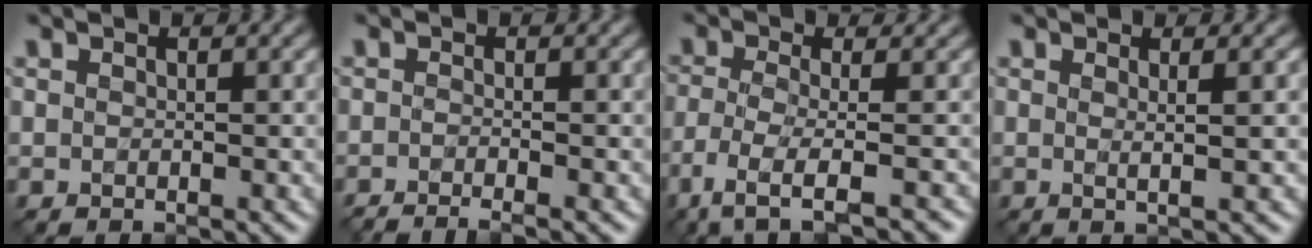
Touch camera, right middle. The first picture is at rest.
{"total": 2.5, "force": [-1.7, 0.5, 1.8], "torque": [-0.016, -0.006, -0.040]}
{"total": 5.2, "force": [-3.2, 1.3, 3.9], "torque": [-0.067, -0.005, -0.067]}
{"total": 2.3, "force": [0.3, 0.6, 2.2], "torque": [-0.034, 0.001, -0.002]}